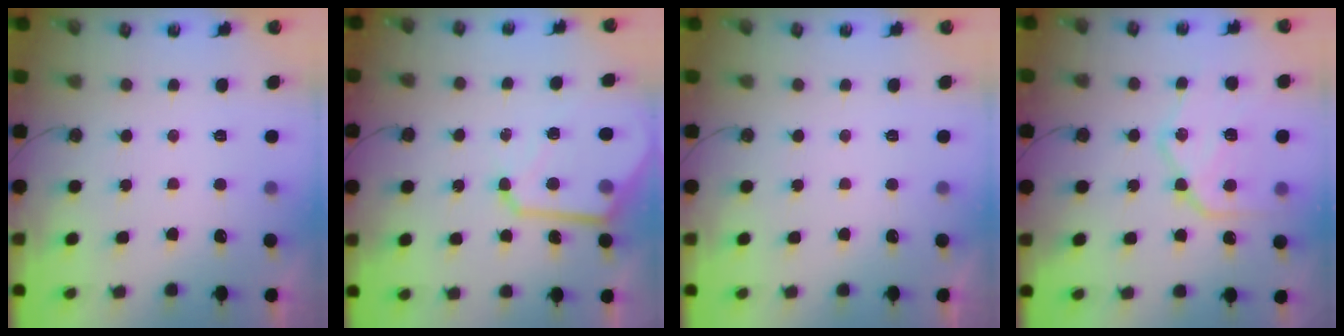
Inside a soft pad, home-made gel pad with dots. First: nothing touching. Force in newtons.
{"total": 12.0, "press": 11.9, "slide": 1.1}
{"total": 0.0}
{"total": 18.2, "press": 18.1, "slide": 1.8}